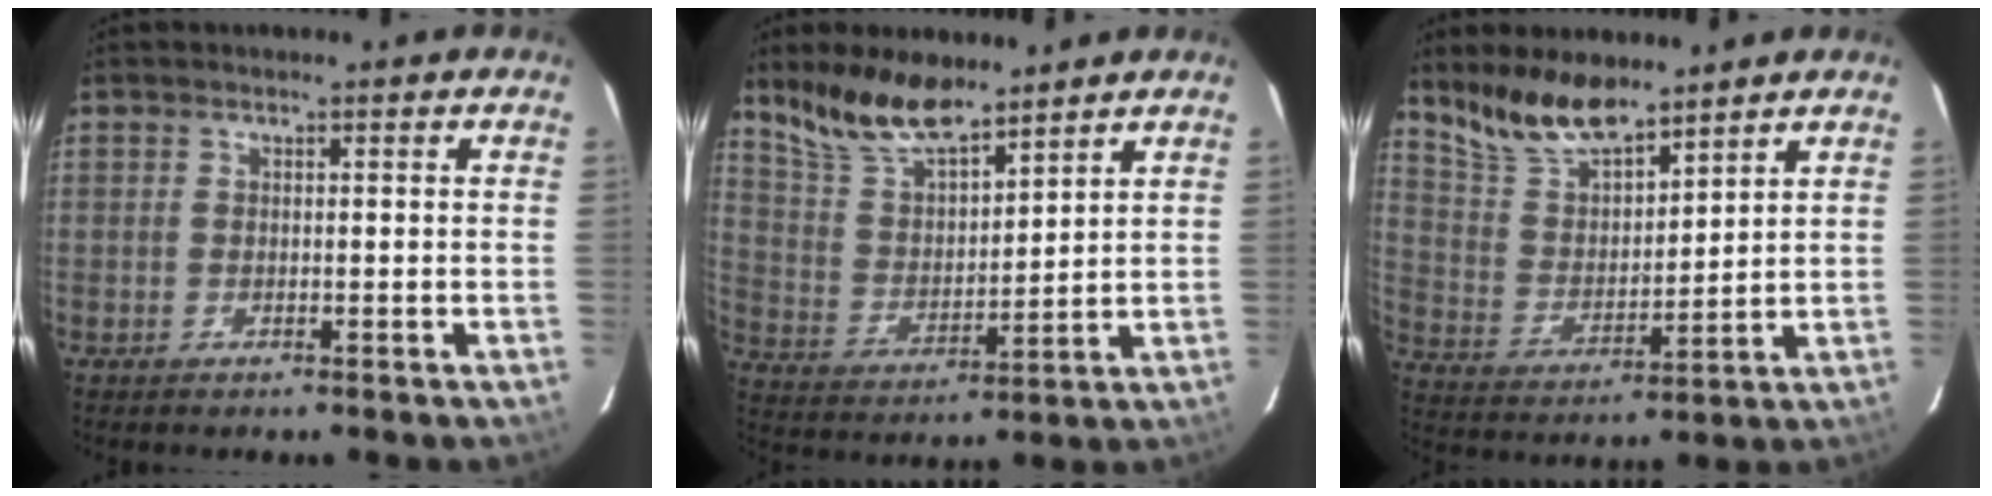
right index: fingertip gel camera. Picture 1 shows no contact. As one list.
[{"total": 12.6, "force": [10.1, 3.9, 6.4], "torque": [-0.126, 0.016, 0.203]}, {"total": 12.4, "force": [10.1, 4.0, 5.9], "torque": [-0.118, 0.014, 0.203]}]